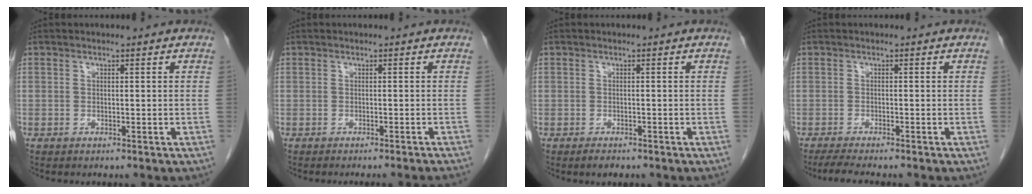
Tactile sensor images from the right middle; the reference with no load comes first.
{"total": 5.3, "force": [-4.9, -0.8, 1.9], "torque": [-0.011, -0.010, -0.057]}
{"total": 1.7, "force": [-1.3, 0.7, 0.9], "torque": [-0.020, -0.004, -0.015]}
{"total": 5.1, "force": [-4.3, 0.4, 2.7], "torque": [-0.044, -0.014, -0.066]}